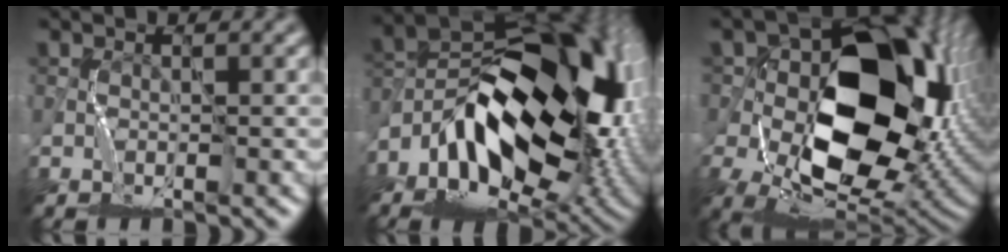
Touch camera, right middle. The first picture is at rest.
{"total": 15.4, "force": [-3.4, 9.1, 12.0], "torque": [-0.199, 0.015, -0.068]}
{"total": 17.7, "force": [-0.3, 12.0, 13.1], "torque": [-0.178, -0.013, 0.020]}